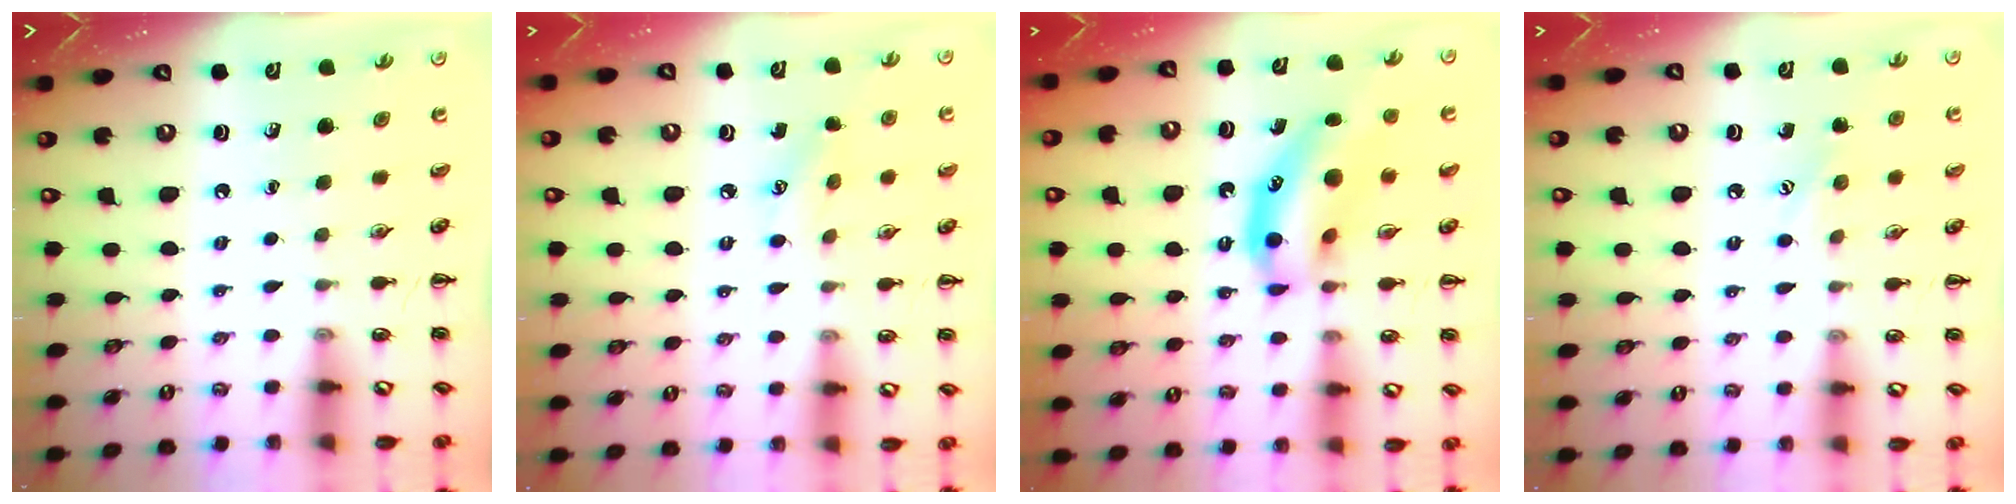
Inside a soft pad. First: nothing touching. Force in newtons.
{"total": 5.6, "press": 5.5, "slide": 1.3}
{"total": 13.4, "press": 13.0, "slide": 3.3}
{"total": 6.1, "press": 6.0, "slide": 1.3}